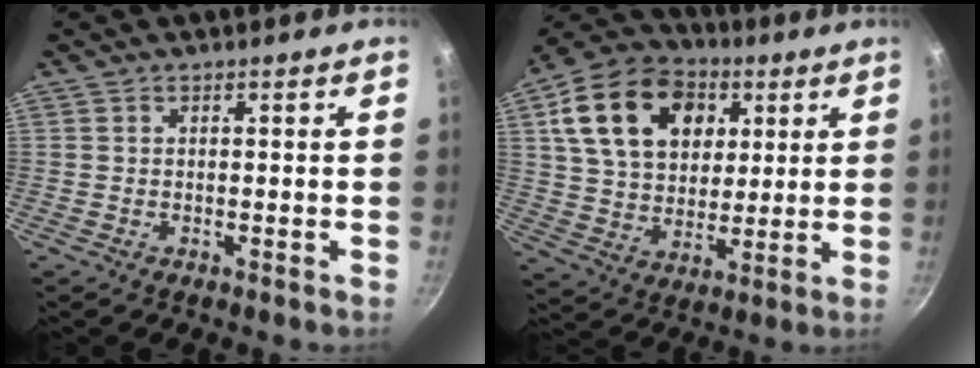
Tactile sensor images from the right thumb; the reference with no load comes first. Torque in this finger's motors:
{"motor_torque": [-0.14, 3.57, 1.25, 0.52, 0.16]}